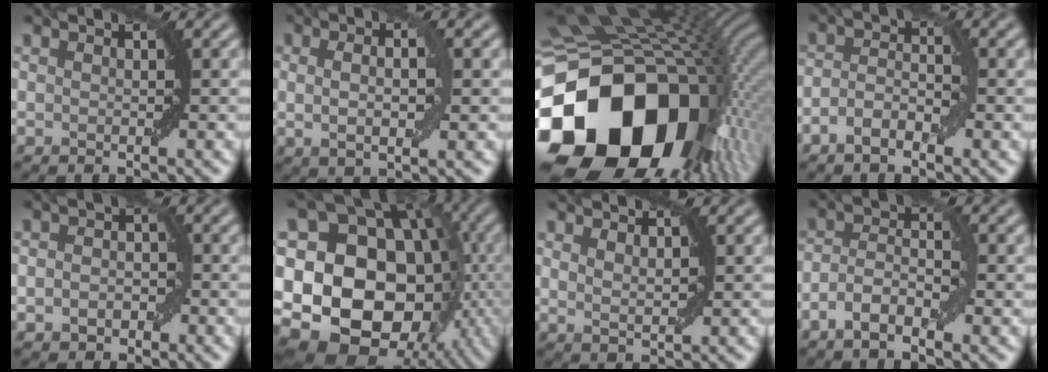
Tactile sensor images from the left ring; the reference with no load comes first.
{"total": 3.6, "force": [0.4, 1.0, 3.4], "torque": [-0.067, 0.002, 0.006]}
{"total": 20.4, "force": [-6.4, 14.1, 13.3], "torque": [-0.294, -0.044, -0.088]}
{"total": 2.8, "force": [-1.3, 1.2, 2.2], "torque": [-0.042, 0.003, -0.027]}
{"total": 2.5, "force": [-0.6, 1.7, 1.6], "torque": [-0.019, 0.000, -0.012]}
{"total": 19.8, "force": [-2.2, 16.0, 11.4], "torque": [-0.167, 0.011, -0.039]}
{"total": 1.3, "force": [0.9, 0.4, 0.9], "torque": [-0.016, -0.003, 0.019]}
{"total": 3.8, "force": [-1.8, 1.5, 3.0], "torque": [-0.056, 0.007, -0.038]}